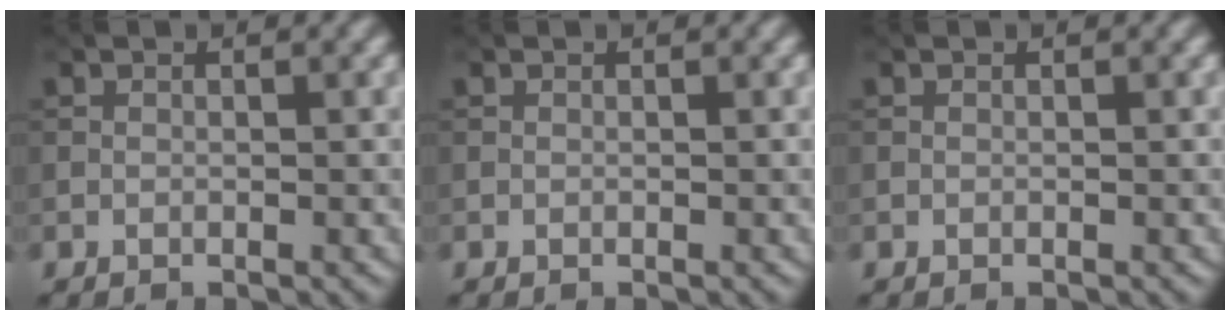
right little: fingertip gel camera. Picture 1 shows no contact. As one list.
[{"total": 0.0}, {"total": 0.0}]